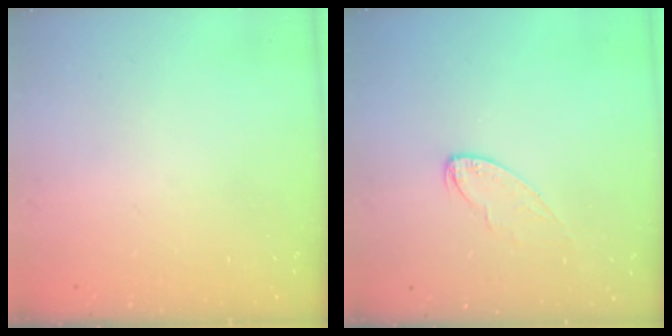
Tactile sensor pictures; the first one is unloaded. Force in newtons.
{"total": 4.9, "press": 4.9, "slide": 0.4}